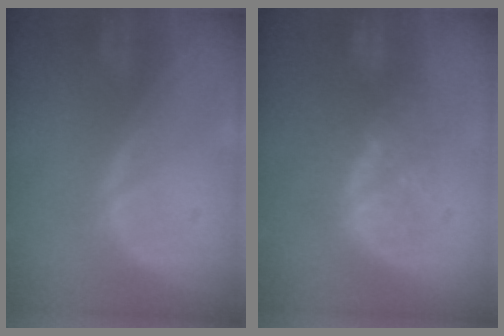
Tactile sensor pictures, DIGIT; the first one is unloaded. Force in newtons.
{"total": 8.3, "press": 7.8, "slide": 2.9}